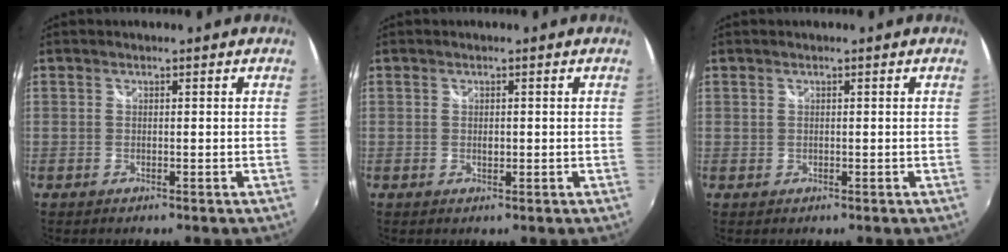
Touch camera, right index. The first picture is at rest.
{"total": 1.0, "force": [-0.1, 0.7, 0.8], "torque": [-0.012, -0.001, -0.002]}
{"total": 0.0}